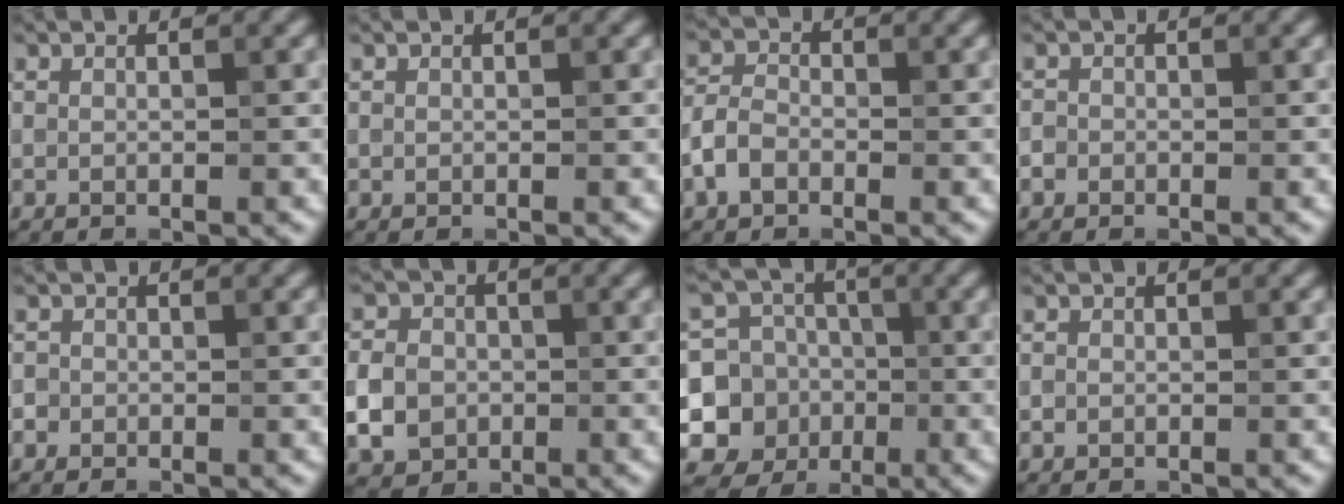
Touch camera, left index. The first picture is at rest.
{"total": 0.0}
{"total": 2.6, "force": [-1.3, 1.7, 1.5], "torque": [-0.033, 0.013, -0.034]}
{"total": 1.2, "force": [-0.4, 1.1, 0.3], "torque": [0.007, 0.016, -0.016]}
{"total": 1.6, "force": [-0.3, 1.5, 0.3], "torque": [0.013, 0.018, -0.028]}
{"total": 4.8, "force": [-0.9, 4.1, 2.4], "torque": [-0.053, 0.001, -0.026]}
{"total": 9.5, "force": [-1.6, 8.9, 3.0], "torque": [-0.055, -0.008, -0.041]}
{"total": 0.6, "force": [0.0, 0.5, 0.2], "torque": [0.007, 0.004, -0.005]}